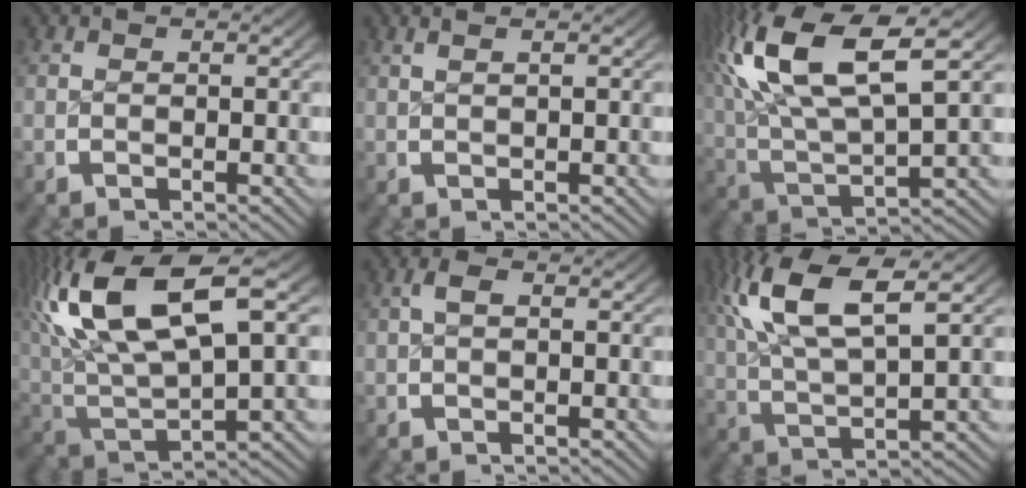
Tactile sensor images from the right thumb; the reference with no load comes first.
{"total": 1.3, "force": [0.7, -0.1, 1.1], "torque": [-0.014, 0.006, 0.016]}
{"total": 11.9, "force": [3.0, 6.3, 9.6], "torque": [-0.206, -0.010, 0.058]}
{"total": 13.5, "force": [3.0, 7.5, 10.7], "torque": [-0.237, -0.015, 0.061]}
{"total": 1.2, "force": [0.3, 0.4, 1.0], "torque": [-0.021, 0.004, 0.006]}
{"total": 8.8, "force": [3.2, 4.4, 6.9], "torque": [-0.144, -0.003, 0.059]}